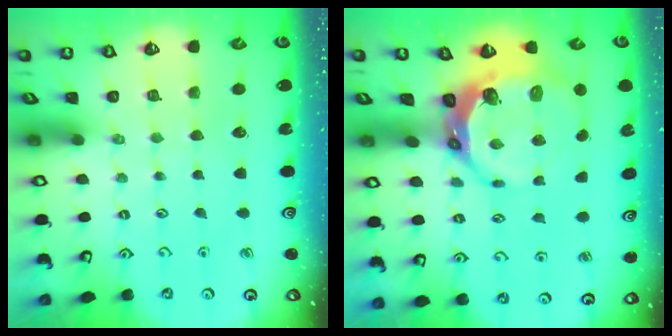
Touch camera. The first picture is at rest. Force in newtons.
{"total": 11.1, "press": 10.2, "slide": 4.4}